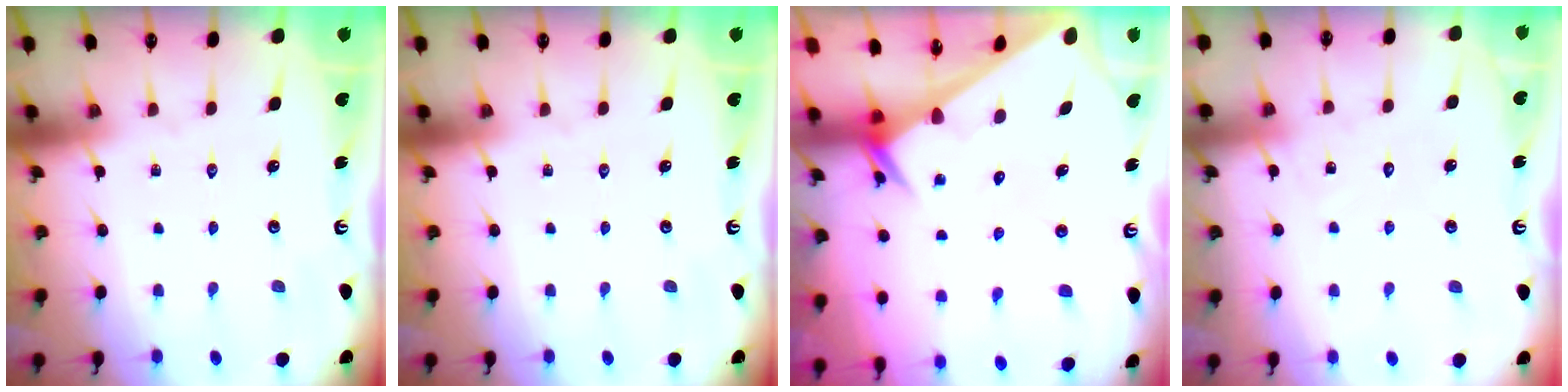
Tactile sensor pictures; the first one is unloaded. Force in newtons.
{"total": 0.0}
{"total": 2.5, "press": 2.5, "slide": 0.0}
{"total": 7.5, "press": 7.5, "slide": 0.5}